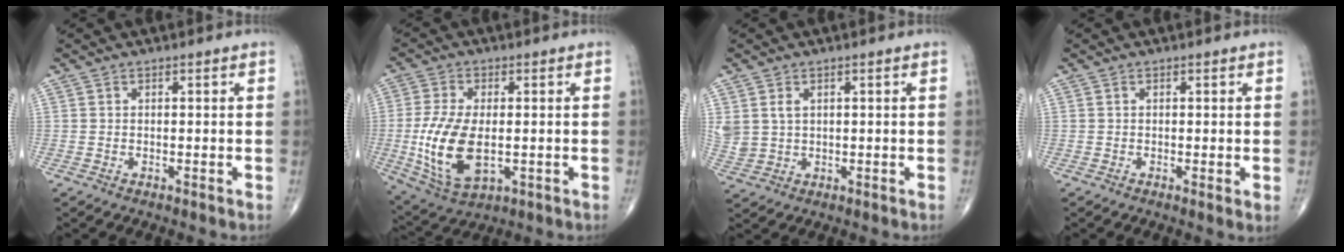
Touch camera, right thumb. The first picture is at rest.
{"total": 13.6, "force": [-1.7, 7.0, 11.6], "torque": [-0.237, -0.013, -0.021]}
{"total": 4.5, "force": [1.5, 3.3, 2.6], "torque": [-0.055, -0.001, 0.043]}
{"total": 1.1, "force": [0.0, 0.2, 1.1], "torque": [-0.017, -0.005, -0.003]}